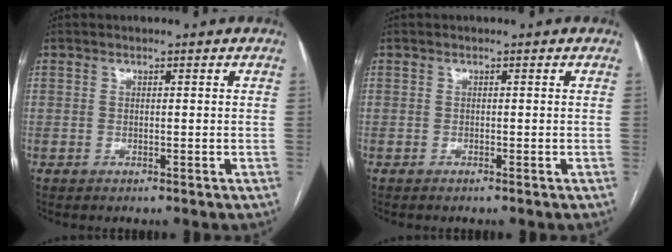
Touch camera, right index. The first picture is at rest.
{"total": 0.0}